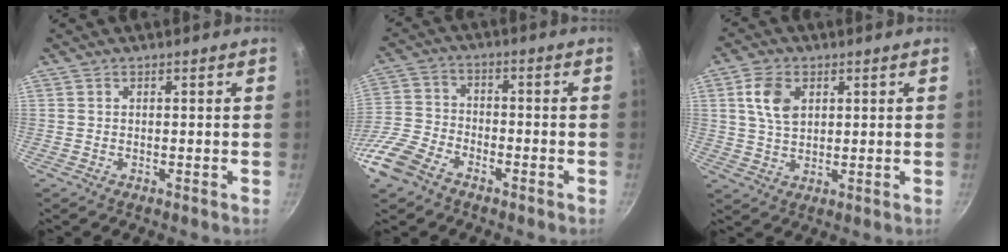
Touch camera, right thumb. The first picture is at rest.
{"total": 11.1, "force": [-6.8, 6.3, 6.1], "torque": [-0.124, 0.034, -0.147]}
{"total": 7.1, "force": [2.2, 4.7, 4.8], "torque": [-0.082, -0.002, 0.043]}